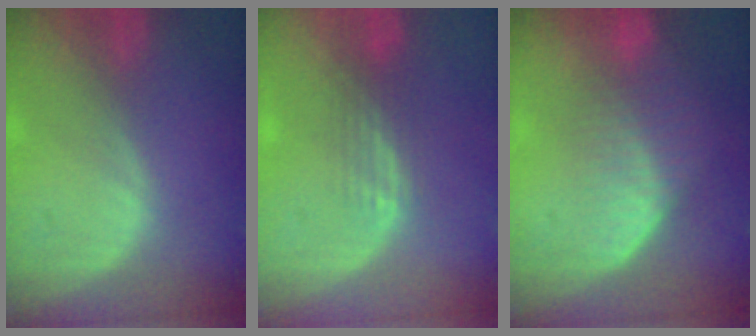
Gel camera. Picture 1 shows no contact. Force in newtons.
{"total": 3.0, "press": 2.5, "slide": 1.6}
{"total": 7.2, "press": 6.1, "slide": 3.8}